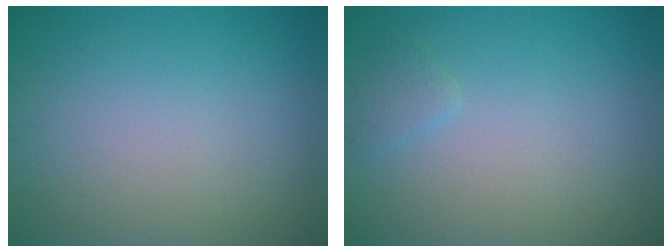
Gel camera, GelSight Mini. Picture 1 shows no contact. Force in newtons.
{"total": 0.9, "press": 0.9, "slide": 0.1}